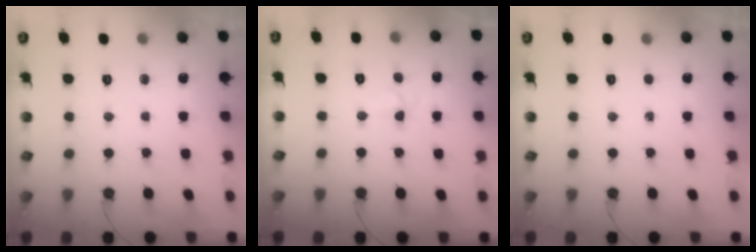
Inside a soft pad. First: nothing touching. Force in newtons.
{"total": 4.2, "press": 2.8, "slide": 3.1}
{"total": 0.0}